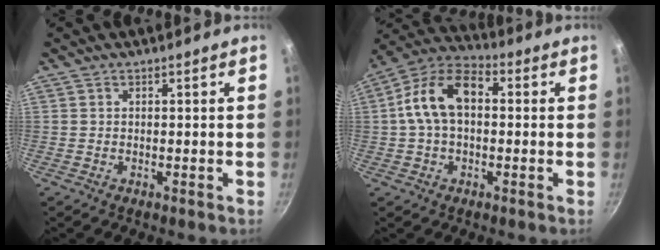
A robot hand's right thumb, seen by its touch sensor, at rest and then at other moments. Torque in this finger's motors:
{"motor_torque": [1.71, 2.00, 1.42, -0.36, 0.14]}